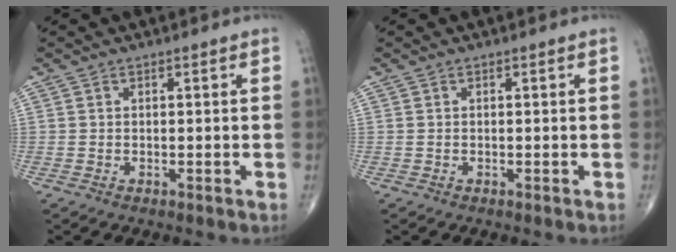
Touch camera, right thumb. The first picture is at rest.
{"total": 0.0}